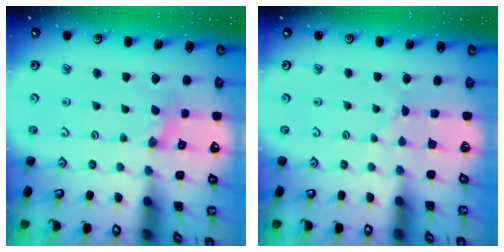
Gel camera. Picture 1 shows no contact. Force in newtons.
{"total": 2.5, "press": 2.5, "slide": 0.4}